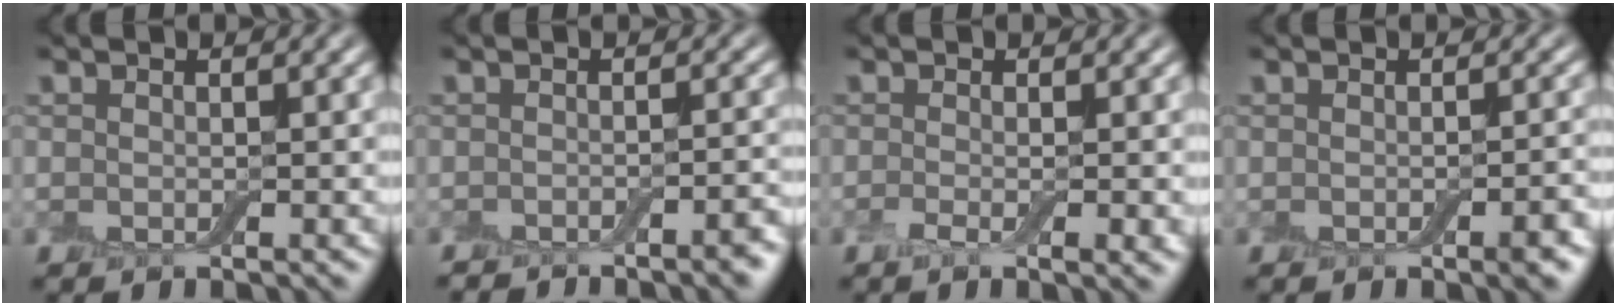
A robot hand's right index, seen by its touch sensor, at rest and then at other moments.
{"total": 2.6, "force": [-2.3, 0.4, 1.1], "torque": [-0.007, 0.002, -0.034]}
{"total": 2.2, "force": [-0.7, 0.6, 2.1], "torque": [-0.036, -0.007, -0.016]}
{"total": 1.9, "force": [-0.8, 0.5, 1.7], "torque": [-0.019, 0.000, -0.010]}